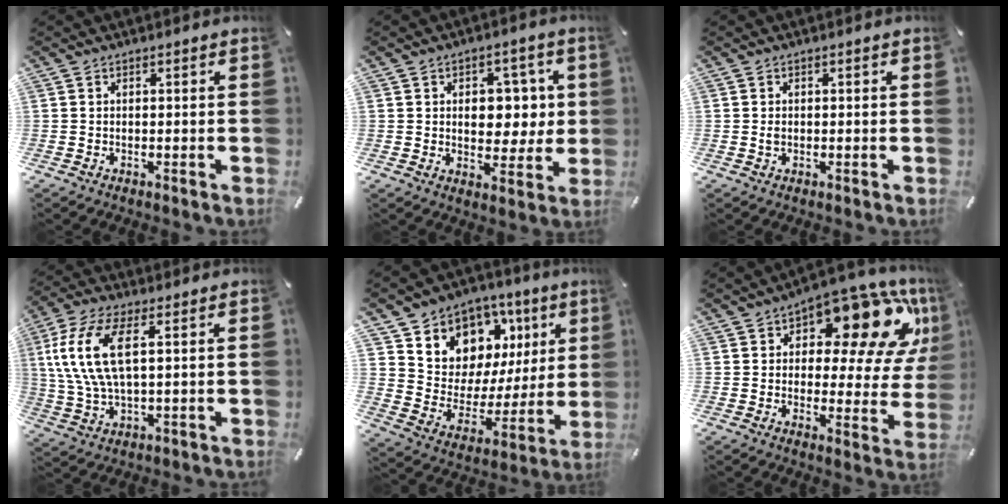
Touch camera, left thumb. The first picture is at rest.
{"total": 8.5, "force": [1.4, 6.4, 5.4], "torque": [-0.064, -0.003, 0.017]}
{"total": 0.8, "force": [0.0, 0.7, 0.5], "torque": [-0.012, 0.001, -0.001]}
{"total": 13.0, "force": [3.7, 5.6, 11.2], "torque": [-0.254, -0.005, 0.063]}
{"total": 9.3, "force": [5.3, 7.6, 0.4], "torque": [-0.006, -0.078, 0.100]}
{"total": 18.3, "force": [10.9, 8.5, 12.0], "torque": [-0.157, -0.076, 0.178]}